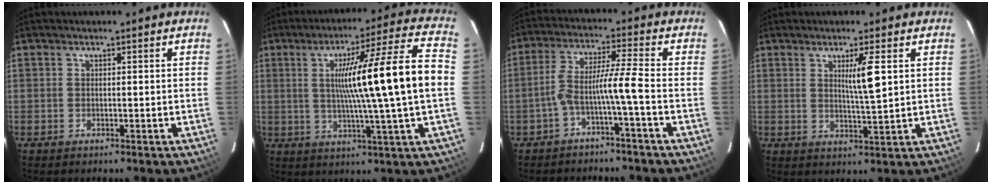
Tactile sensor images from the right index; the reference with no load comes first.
{"total": 17.8, "force": [1.0, -1.8, 17.7], "torque": [-0.272, 0.007, 0.010]}
{"total": 6.3, "force": [-2.6, -1.2, 5.7], "torque": [-0.109, 0.024, -0.046]}
{"total": 4.9, "force": [1.5, -0.4, 4.6], "torque": [-0.078, -0.009, 0.027]}